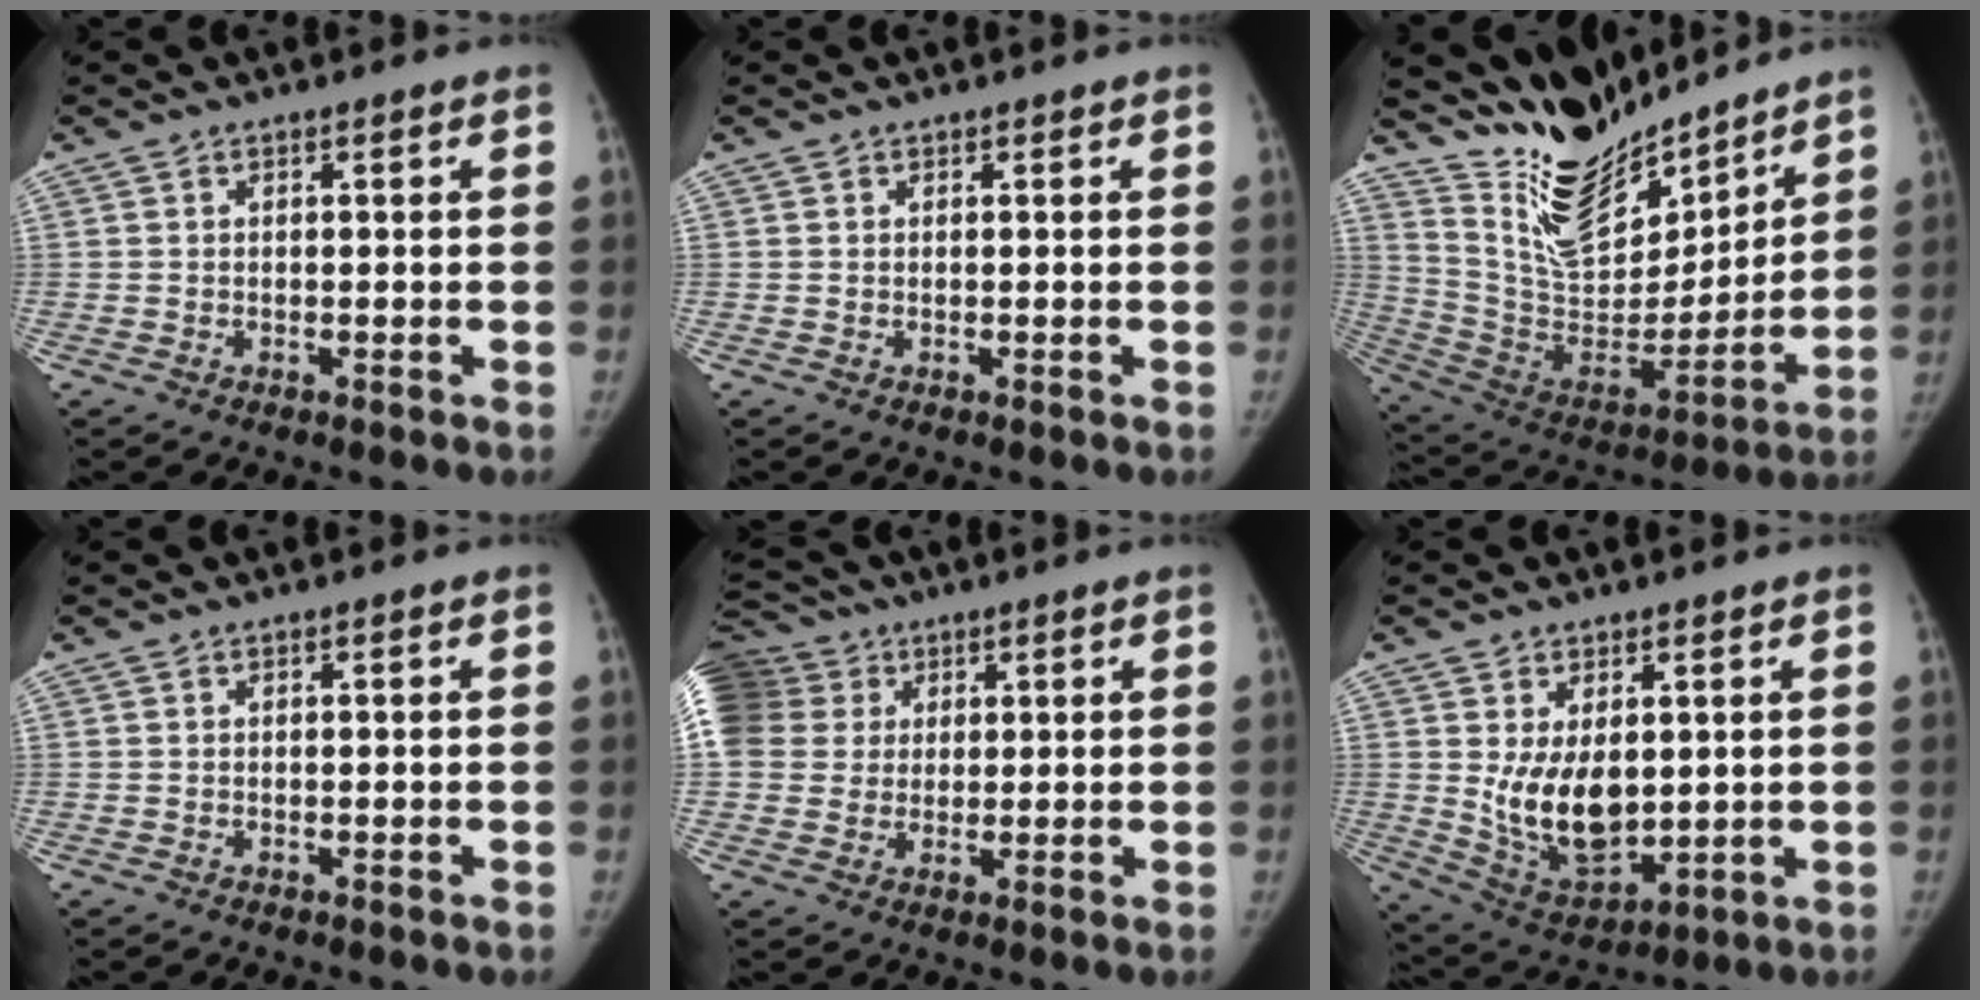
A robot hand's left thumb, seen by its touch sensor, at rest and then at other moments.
{"total": 0.0}
{"total": 19.7, "force": [17.1, 6.7, 7.2], "torque": [-0.068, -0.111, 0.309]}
{"total": 0.0}
{"total": 18.3, "force": [6.4, 15.6, 7.2], "torque": [-0.193, 0.053, 0.128]}
{"total": 11.9, "force": [1.3, 7.5, 9.2], "torque": [-0.121, -0.026, 0.047]}